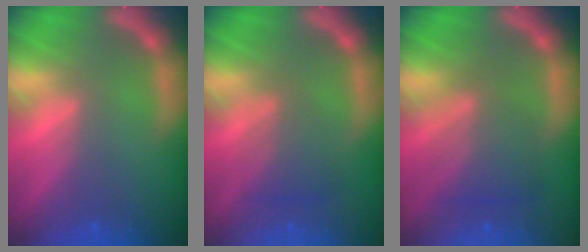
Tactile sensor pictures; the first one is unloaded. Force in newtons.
{"total": 3.0}
{"total": 5.0}